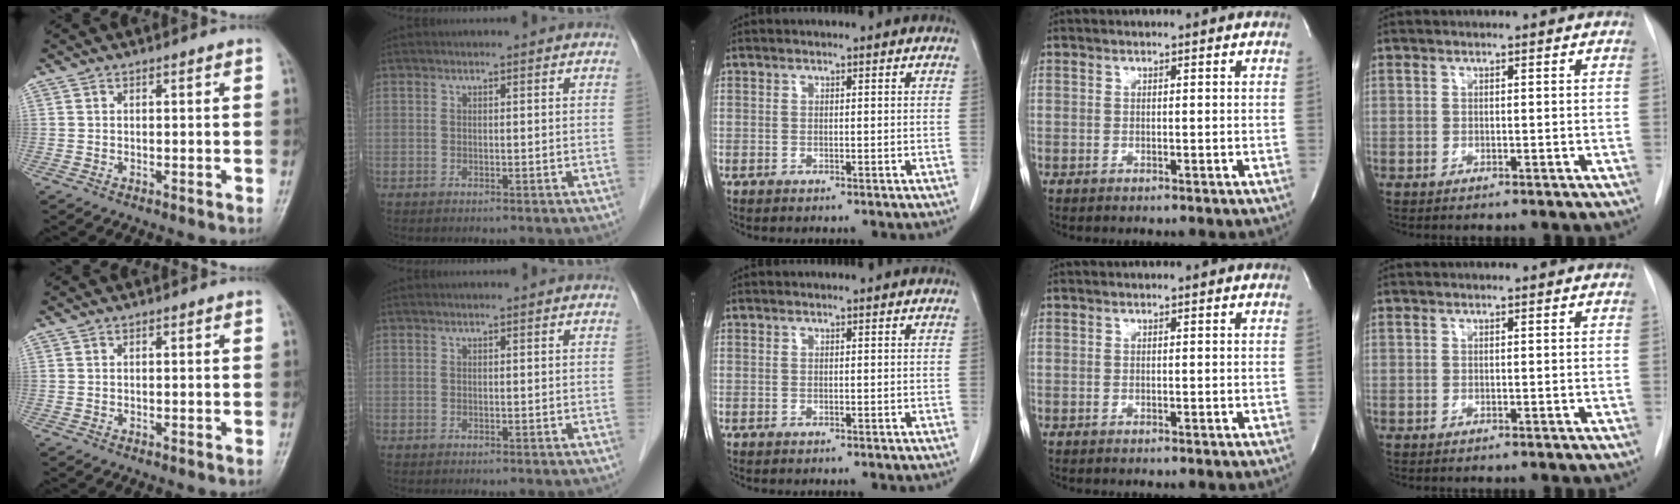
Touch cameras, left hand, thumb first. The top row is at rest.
{}